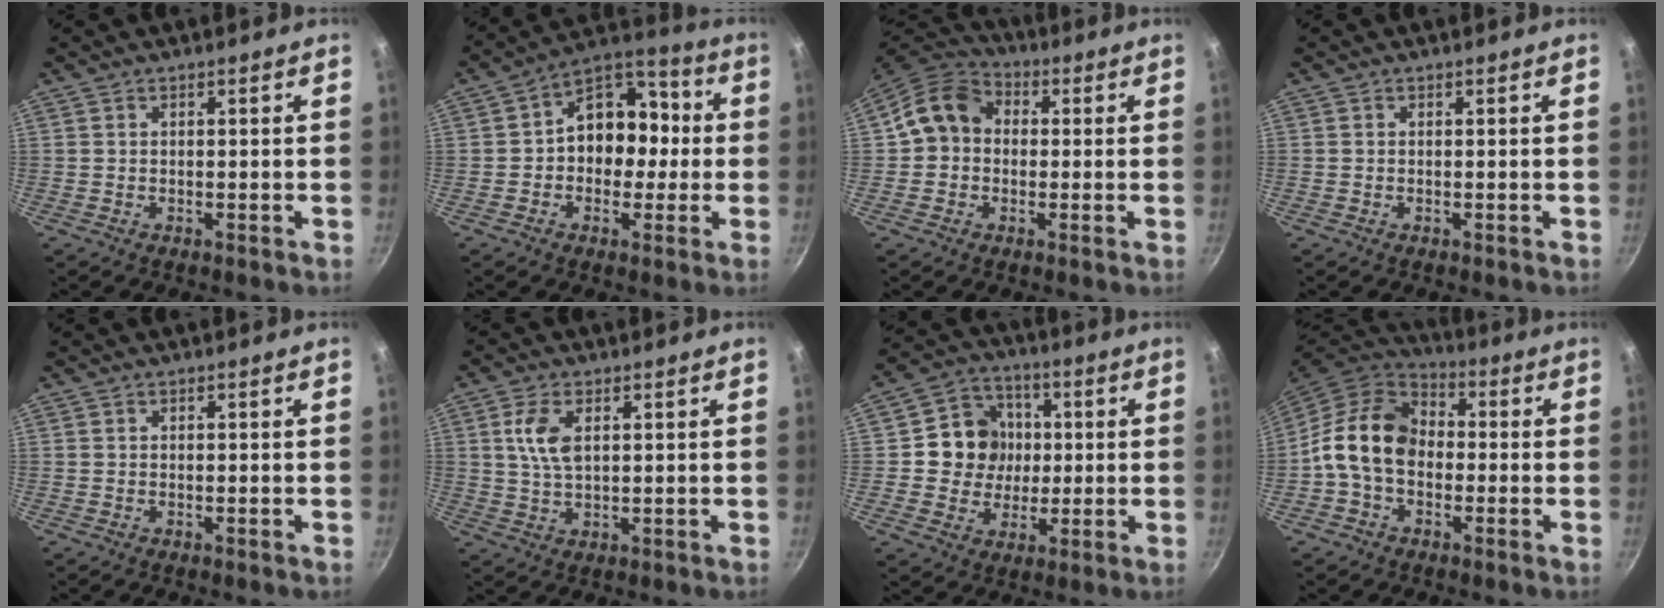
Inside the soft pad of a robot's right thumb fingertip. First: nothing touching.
{"total": 13.6, "force": [0.0, 10.5, 8.5], "torque": [-0.059, 0.047, -0.018]}
{"total": 10.2, "force": [0.5, 8.6, 5.4], "torque": [-0.065, 0.027, -0.013]}
{"total": 0.0}
{"total": 0.0}
{"total": 6.1, "force": [1.7, 3.2, 4.9], "torque": [-0.095, -0.002, 0.034]}
{"total": 11.4, "force": [1.0, 10.5, 4.3], "torque": [-0.029, 0.011, 0.006]}
{"total": 12.9, "force": [-1.0, 9.6, 8.6], "torque": [-0.124, 0.033, -0.039]}